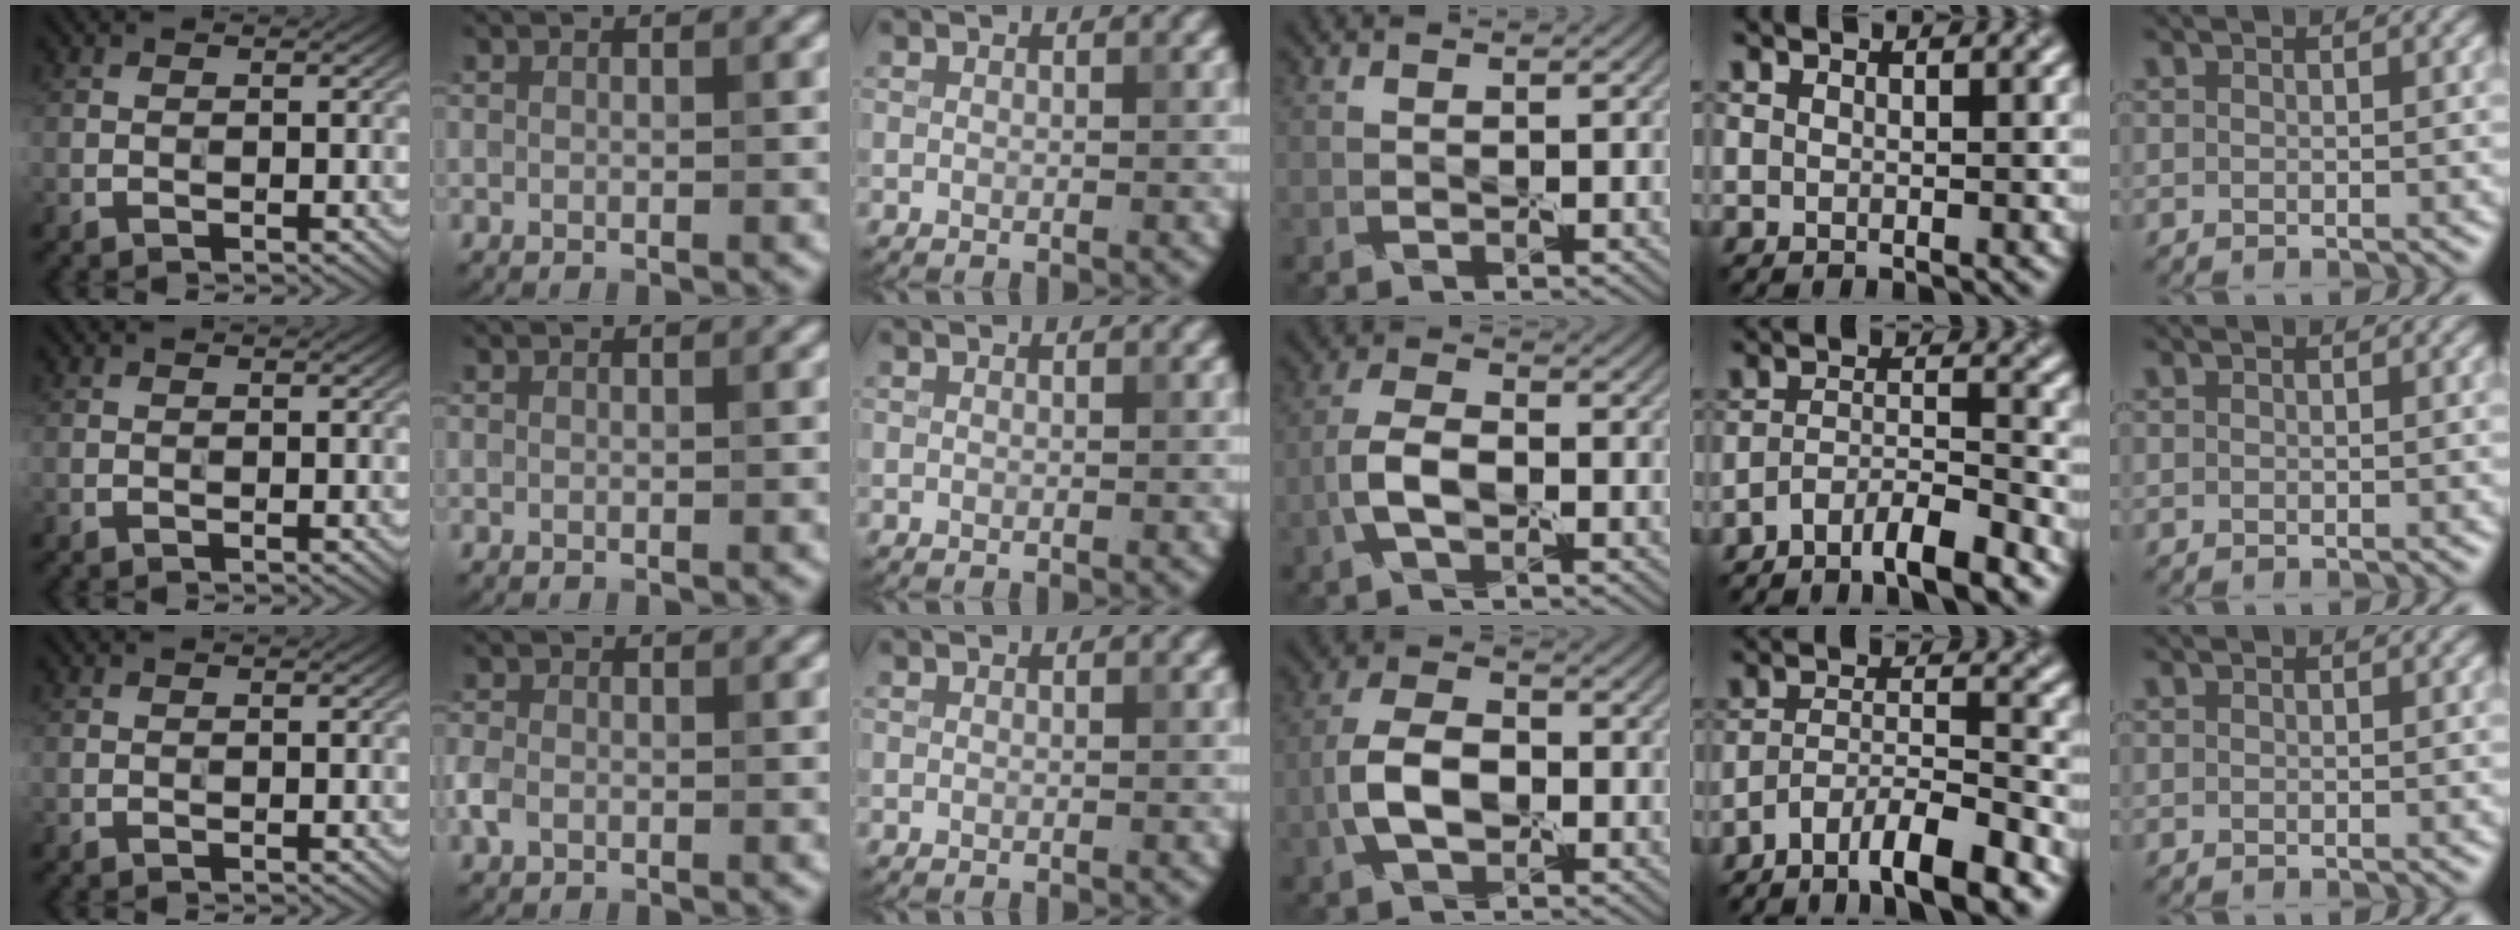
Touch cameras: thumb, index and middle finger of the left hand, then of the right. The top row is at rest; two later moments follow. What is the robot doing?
{"motion": "peel", "object": "shipping label"}